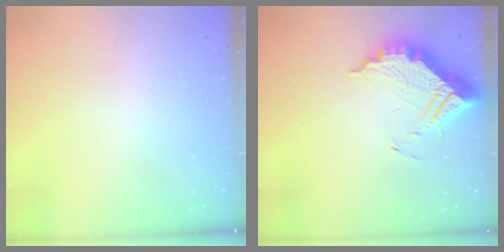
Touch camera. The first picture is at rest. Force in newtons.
{"total": 12.0, "press": 12.0, "slide": 1.1}